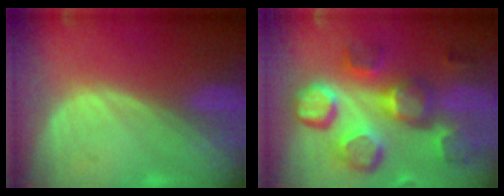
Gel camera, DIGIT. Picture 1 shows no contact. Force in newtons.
{"total": 12.4, "press": 11.1, "slide": 5.6}